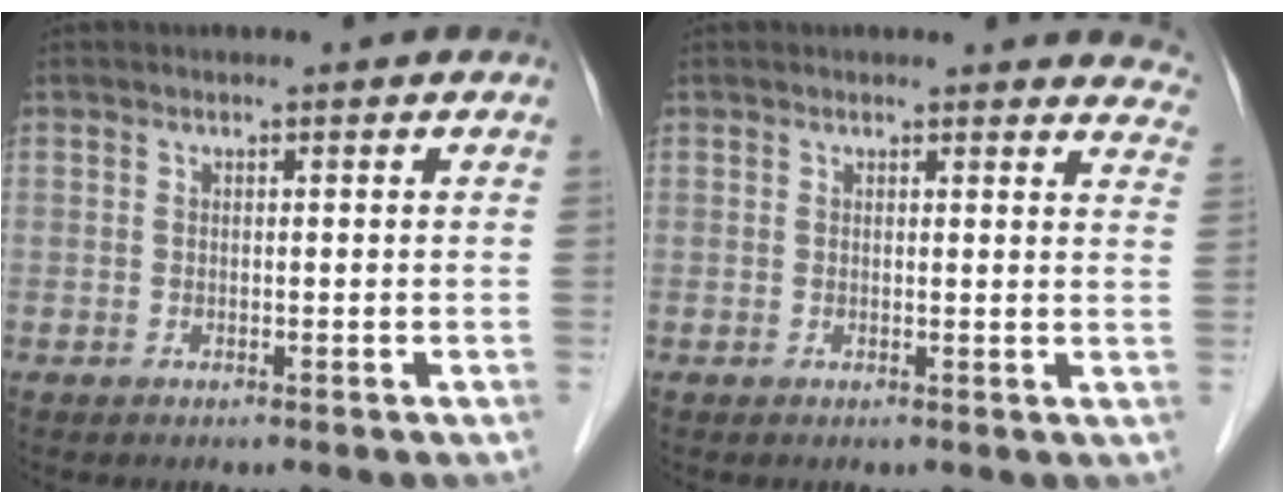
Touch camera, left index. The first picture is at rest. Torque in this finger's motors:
{"motor_torque": [0.38, -0.30, 0.03, -0.01]}